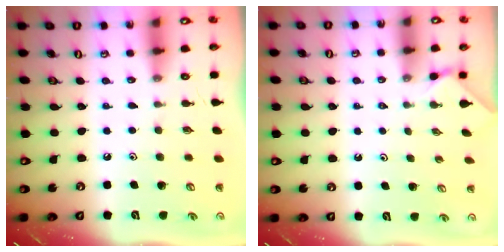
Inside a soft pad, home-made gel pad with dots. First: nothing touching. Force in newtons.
{"total": 0.0}